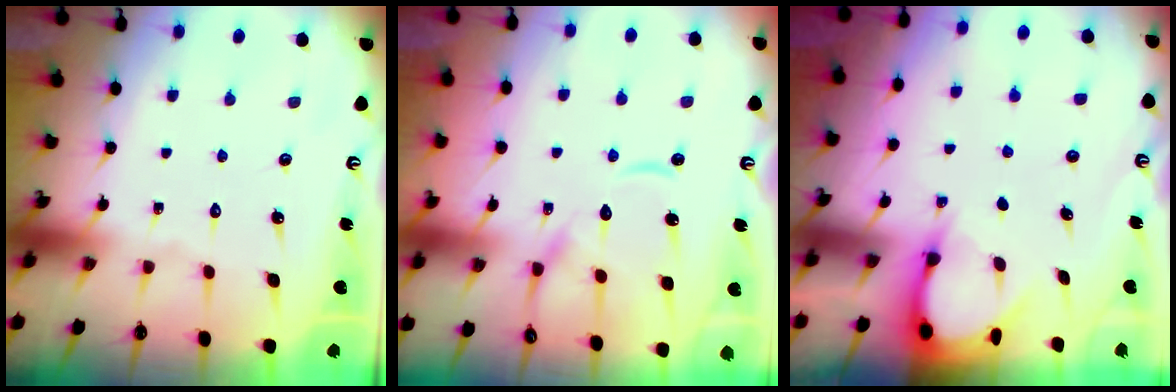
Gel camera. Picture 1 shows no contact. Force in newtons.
{"total": 12.7, "press": 12.7, "slide": 1.2}
{"total": 3.2, "press": 3.2, "slide": 0.3}